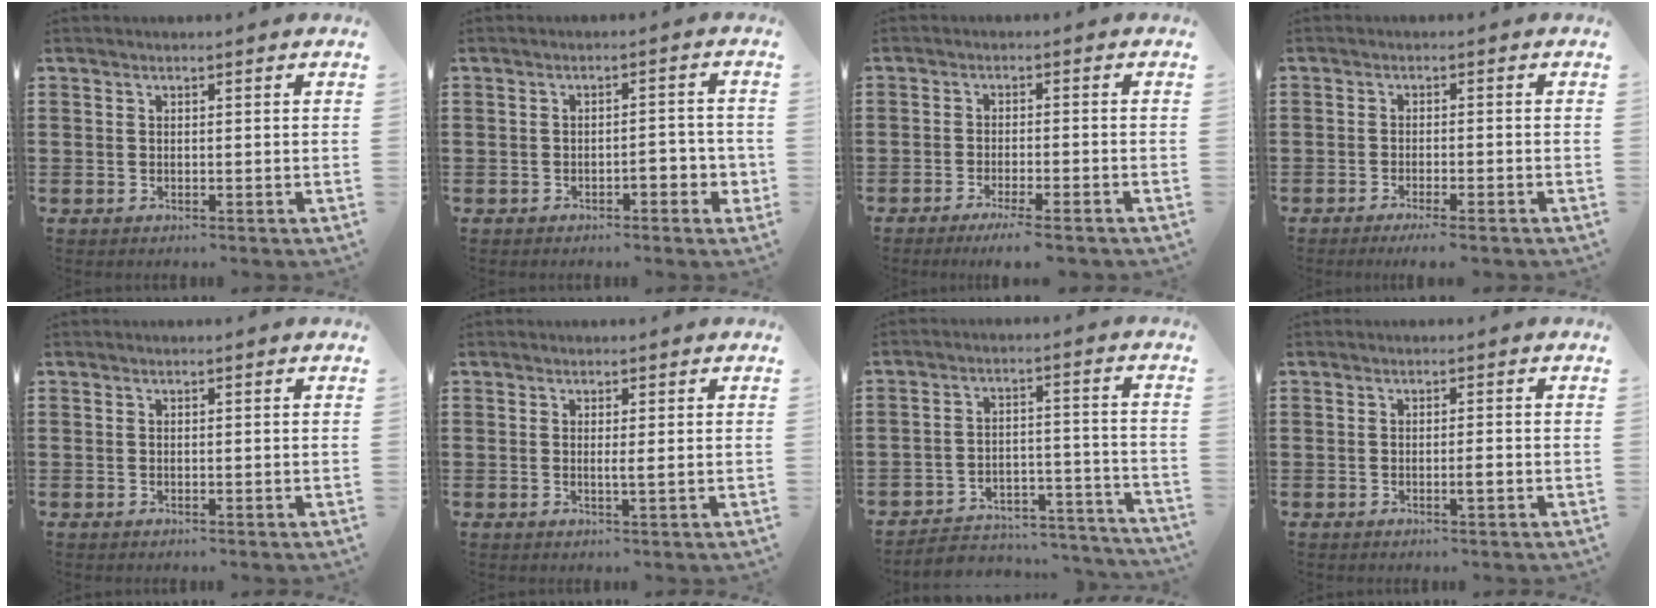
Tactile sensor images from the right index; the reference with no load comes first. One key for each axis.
{"total": 3.4, "fx": -1.4, "fy": 1.3, "fz": 2.8, "tx": -0.039, "ty": 0.002, "tz": -0.027}
{"total": 3.2, "fx": -2.5, "fy": -0.2, "fz": 1.9, "tx": -0.038, "ty": -0.006, "tz": -0.048}
{"total": 2.0, "fx": -1.6, "fy": -0.2, "fz": 1.1, "tx": -0.019, "ty": 0.000, "tz": -0.030}
{"total": 0.0}
{"total": 1.3, "fx": 0.1, "fy": -0.2, "fz": 1.2, "tx": -0.024, "ty": -0.003, "tz": 0.000}
{"total": 4.2, "fx": -4.0, "fy": 0.9, "fz": 0.9, "tx": -0.020, "ty": 0.003, "tz": -0.083}
{"total": 1.5, "fx": -0.5, "fy": 0.1, "fz": 1.3, "tx": -0.023, "ty": -0.002, "tz": -0.010}